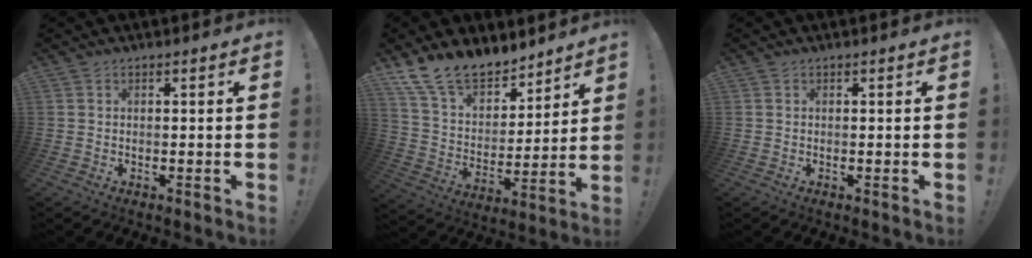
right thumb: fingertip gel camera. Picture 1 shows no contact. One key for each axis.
{"total": 14.8, "fx": 12.4, "fy": 6.8, "fz": 4.7, "tx": -0.105, "ty": -0.091, "tz": 0.236}
{"total": 0.0}